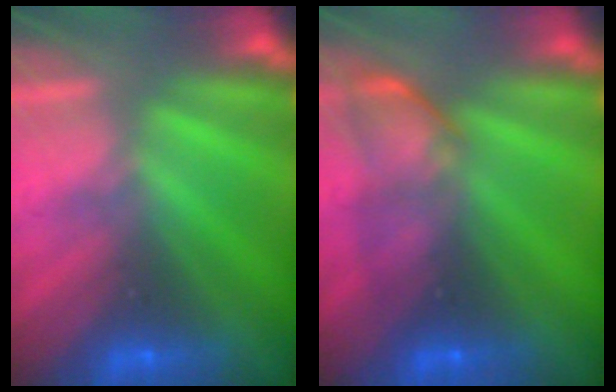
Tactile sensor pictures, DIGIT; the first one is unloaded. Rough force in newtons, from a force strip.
{"total": 5.9}